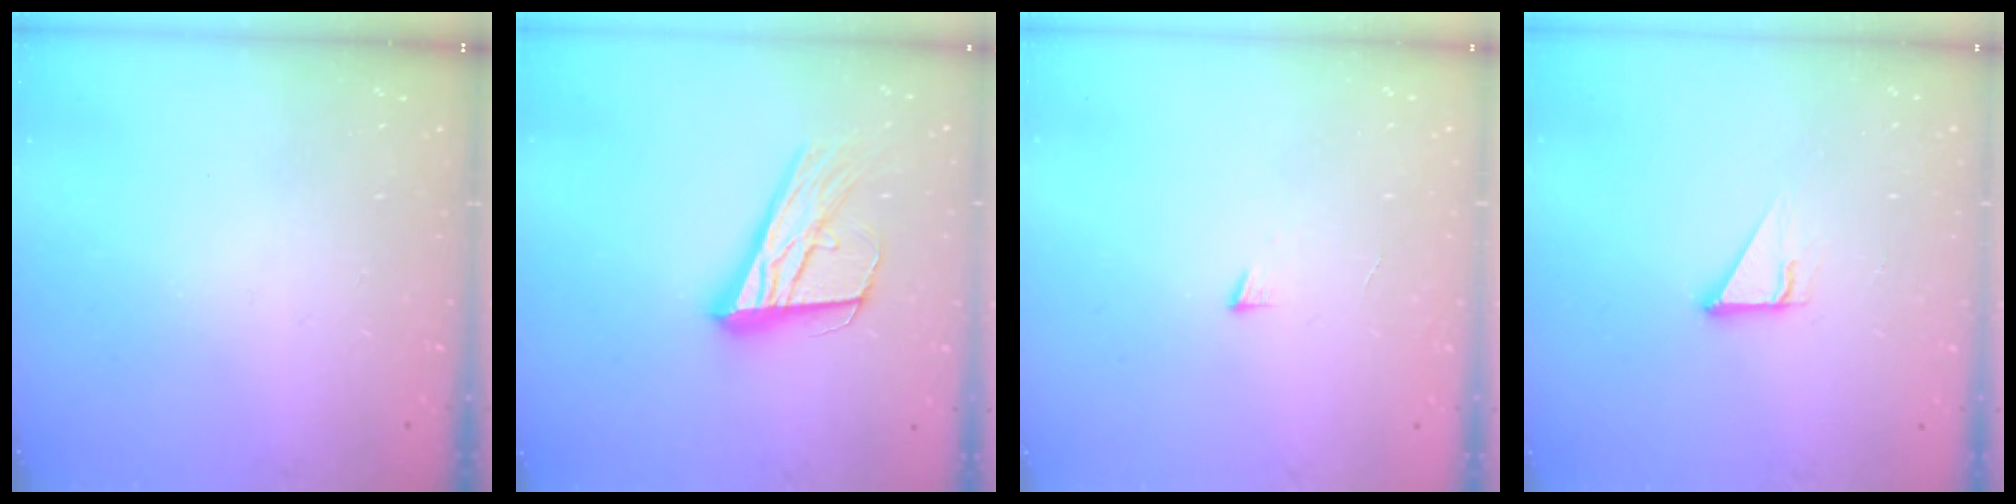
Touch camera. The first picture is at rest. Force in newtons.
{"total": 20.1, "press": 19.8, "slide": 3.8}
{"total": 3.1, "press": 3.1, "slide": 0.4}
{"total": 3.8, "press": 3.8, "slide": 0.2}